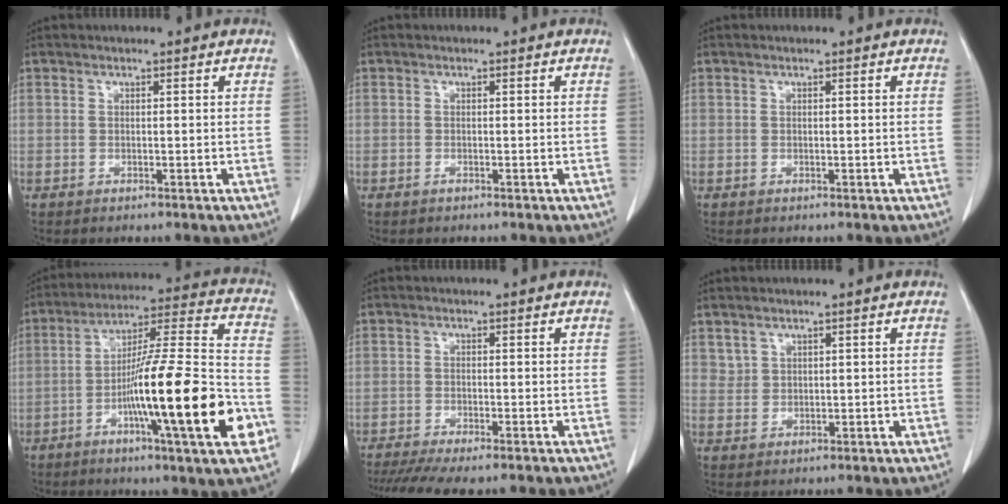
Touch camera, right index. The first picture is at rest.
{"total": 0.0}
{"total": 0.0}
{"total": 22.1, "force": [-7.0, 0.8, 20.9], "torque": [-0.306, -0.005, -0.110]}
{"total": 7.0, "force": [-5.7, 0.4, 4.1], "torque": [-0.062, -0.012, -0.091]}
{"total": 1.8, "force": [1.4, 1.1, 0.1], "torque": [0.006, 0.005, 0.028]}